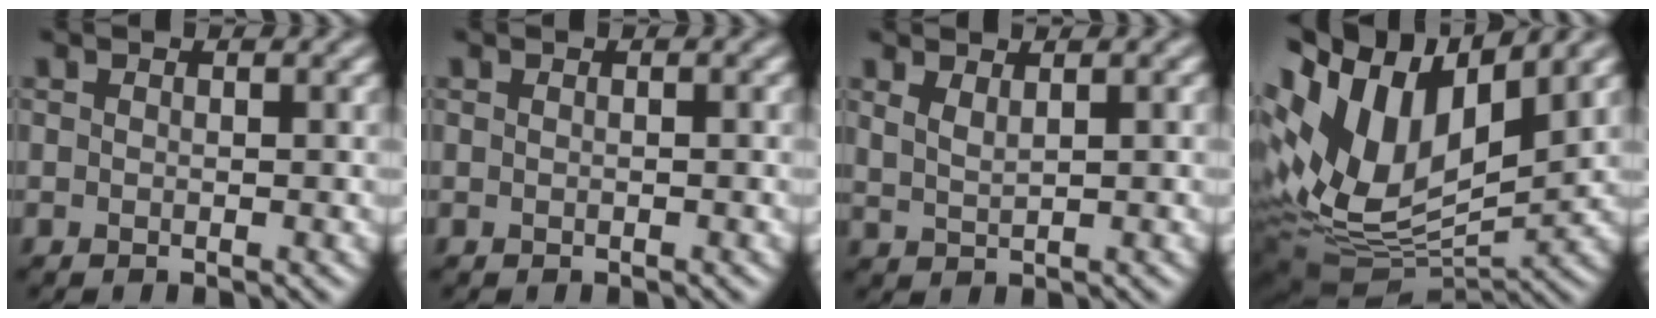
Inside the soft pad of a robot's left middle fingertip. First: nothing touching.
{"total": 0.5, "force": [-0.5, 0.1, 0.2], "torque": [0.002, 0.005, -0.009]}
{"total": 1.1, "force": [0.7, 0.4, 0.8], "torque": [-0.016, 0.001, 0.023]}
{"total": 14.6, "force": [3.1, 8.7, 11.3], "torque": [-0.244, 0.016, 0.061]}